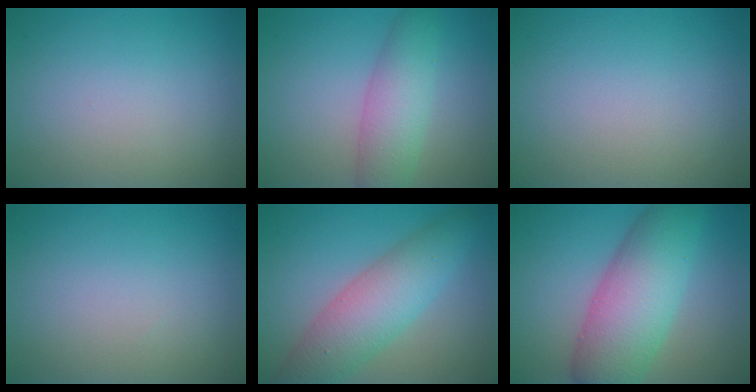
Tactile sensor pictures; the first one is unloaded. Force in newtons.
{"total": 4.6, "press": 4.6, "slide": 0.1}
{"total": 0.0}
{"total": 0.0}
{"total": 6.5, "press": 6.5, "slide": 0.2}
{"total": 8.8, "press": 8.8, "slide": 0.1}